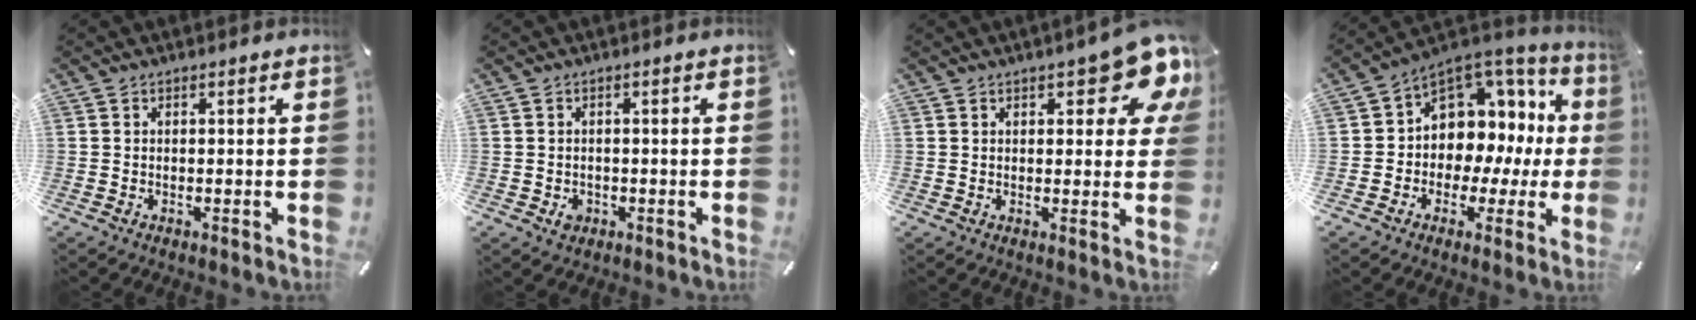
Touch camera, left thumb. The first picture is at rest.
{"total": 2.5, "force": [-0.7, 2.1, 1.1], "torque": [-0.012, 0.000, -0.015]}
{"total": 11.8, "force": [6.5, 4.6, 8.7], "torque": [-0.104, -0.039, 0.106]}
{"total": 9.4, "force": [2.6, 8.3, 3.6], "torque": [-0.056, -0.044, 0.050]}